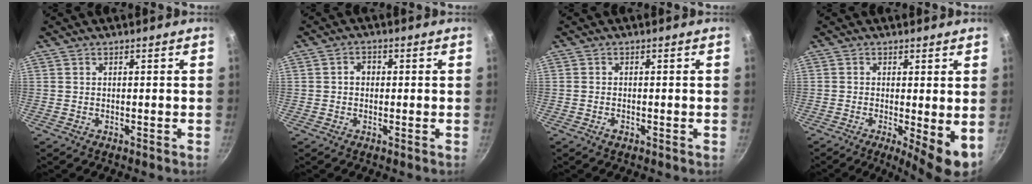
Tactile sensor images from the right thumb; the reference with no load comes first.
{"total": 2.4, "force": [0.0, 2.0, 1.3], "torque": [-0.009, 0.008, -0.003]}
{"total": 1.2, "force": [-0.6, 0.6, 0.8], "torque": [-0.016, 0.001, -0.013]}
{"total": 7.0, "force": [-0.9, 2.0, 6.7], "torque": [-0.089, -0.010, -0.008]}